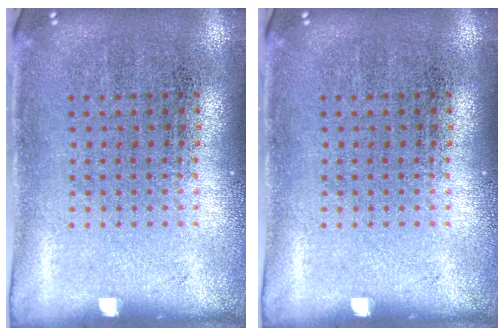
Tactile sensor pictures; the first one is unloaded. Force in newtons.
{"total": 0.0}